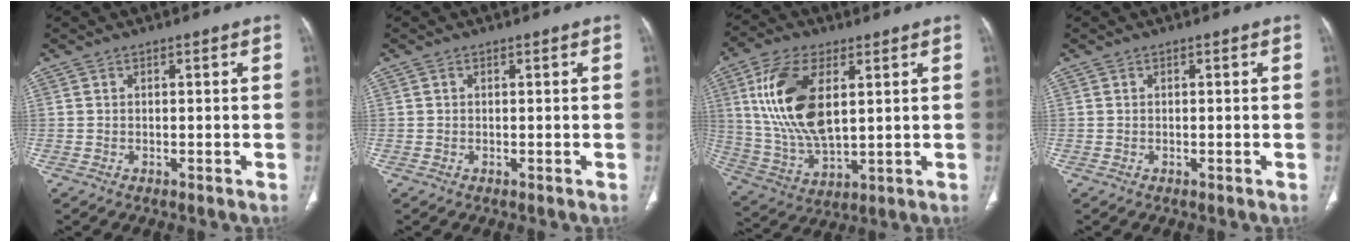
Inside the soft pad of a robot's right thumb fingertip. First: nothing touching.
{"total": 0.0}
{"total": 17.2, "force": [4.5, 8.6, 14.2], "torque": [-0.283, -0.014, 0.093]}
{"total": 0.0}